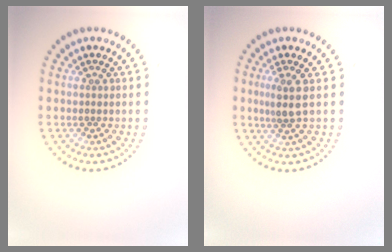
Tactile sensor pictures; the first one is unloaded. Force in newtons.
{"total": 2.2, "press": 1.8, "slide": 1.3}